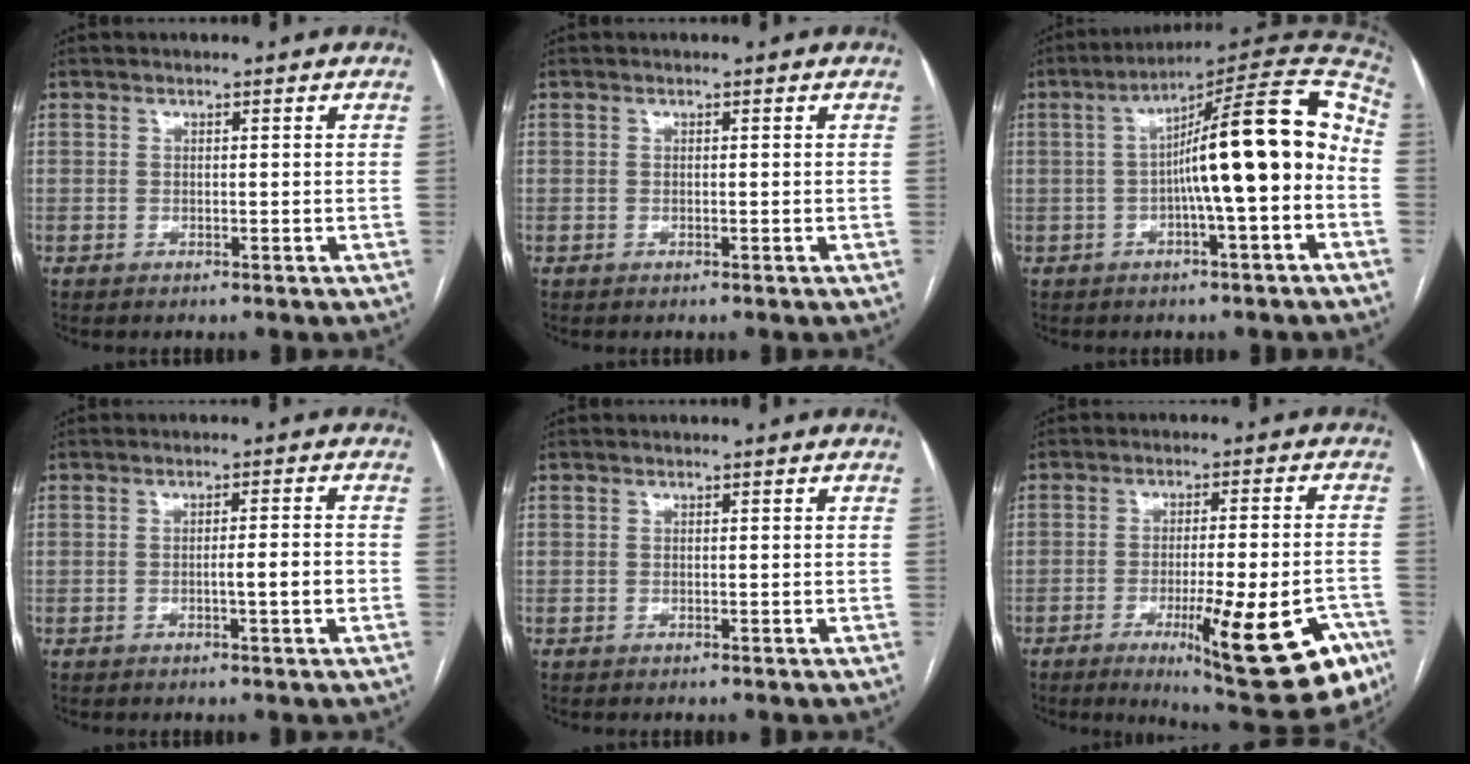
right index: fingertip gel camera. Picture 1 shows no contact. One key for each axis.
{"total": 0.0}
{"total": 16.3, "fx": -1.1, "fy": 1.2, "fz": 16.2, "tx": -0.241, "ty": 0.037, "tz": -0.023}
{"total": 3.4, "fx": -0.9, "fy": -0.1, "fz": 3.2, "tx": -0.049, "ty": 0.000, "tz": -0.013}
{"total": 0.0}
{"total": 18.9, "fx": -9.0, "fy": 3.3, "fz": 16.2, "tx": -0.156, "ty": -0.005, "tz": -0.116}